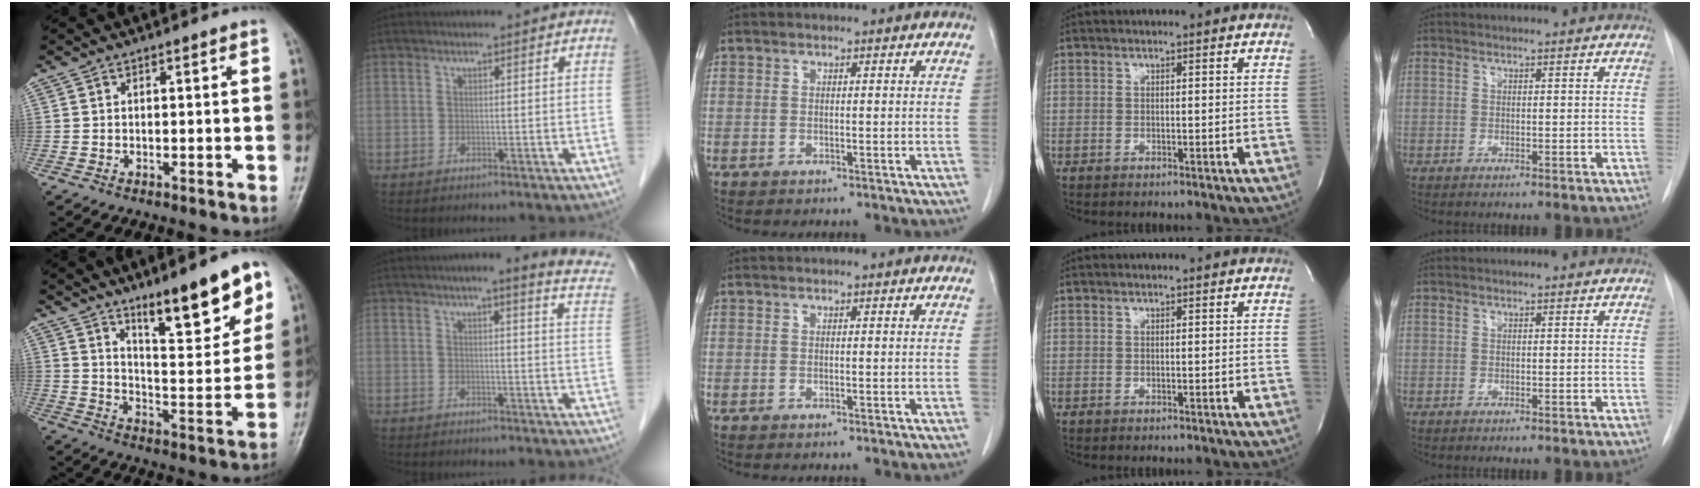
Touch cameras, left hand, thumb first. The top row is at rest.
{"thumb": {"total": 16.3, "force": [10.2, 4.2, 12.0], "torque": [-0.144, -0.061, 0.166]}, "index": {"total": 12.3, "force": [10.2, 1.2, 6.9], "torque": [-0.069, -0.015, 0.093]}}